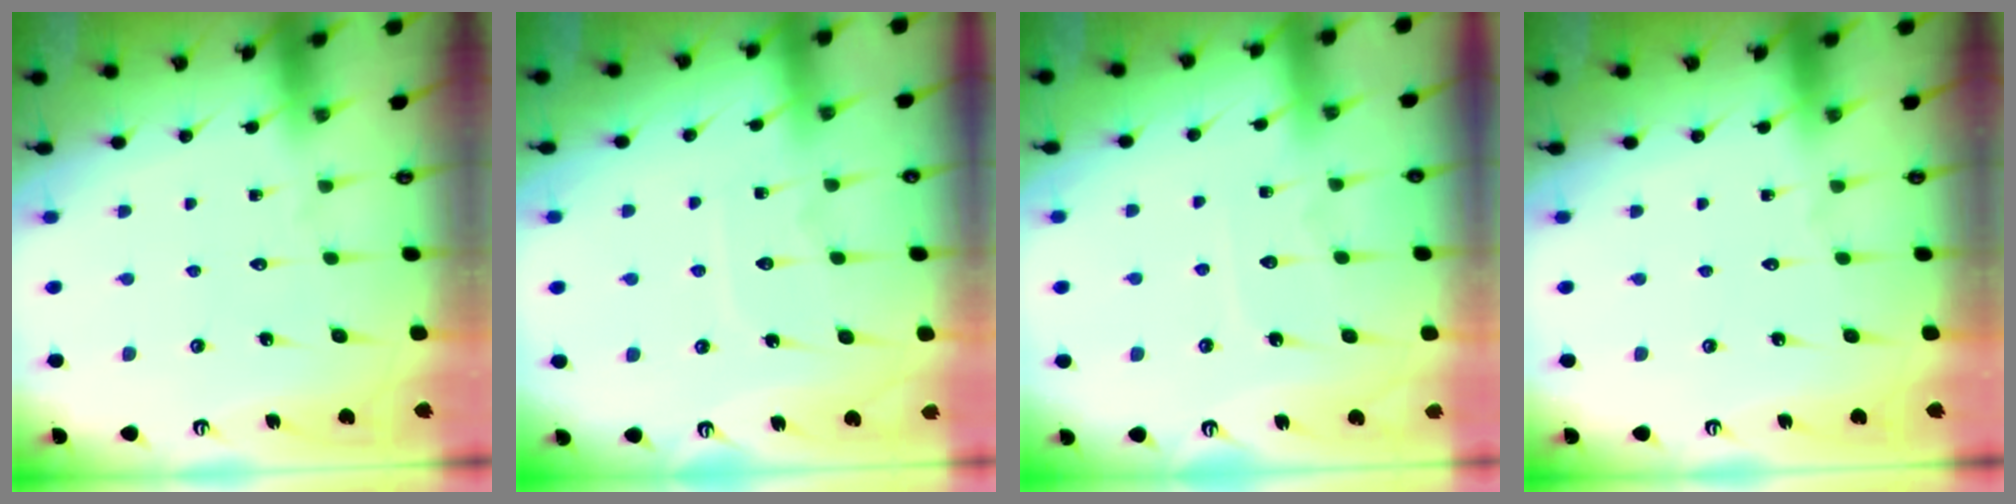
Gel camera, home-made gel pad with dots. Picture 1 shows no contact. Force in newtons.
{"total": 5.1, "press": 5.1, "slide": 0.6}
{"total": 3.9, "press": 3.9, "slide": 0.4}
{"total": 0.0}